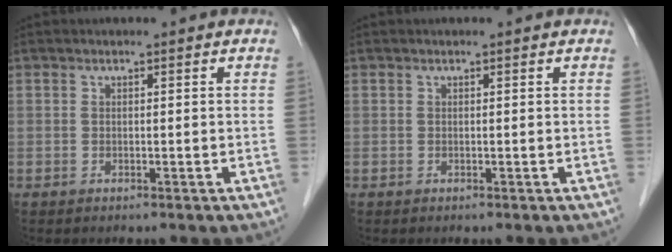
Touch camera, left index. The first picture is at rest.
{"total": 0.0}